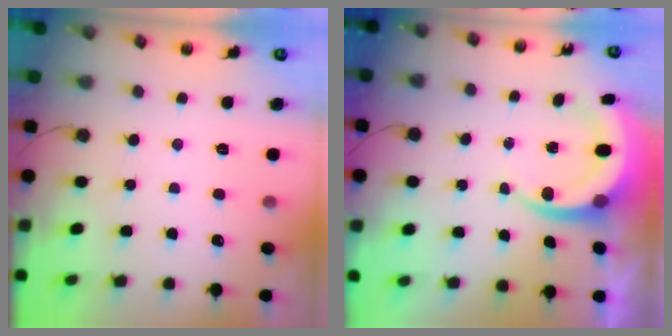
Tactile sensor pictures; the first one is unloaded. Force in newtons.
{"total": 7.2, "press": 7.0, "slide": 1.8}